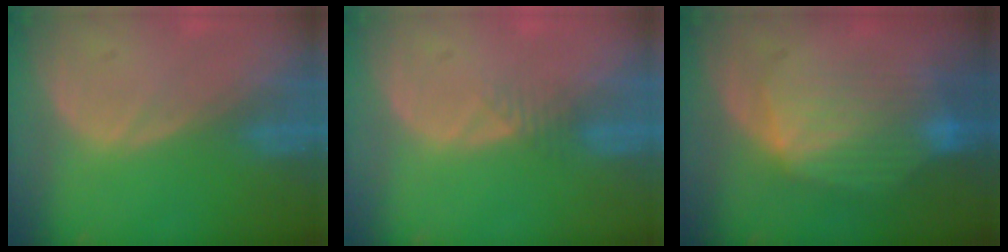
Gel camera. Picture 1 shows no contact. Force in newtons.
{"total": 1.6, "press": 1.4, "slide": 0.9}
{"total": 8.5, "press": 7.9, "slide": 3.0}